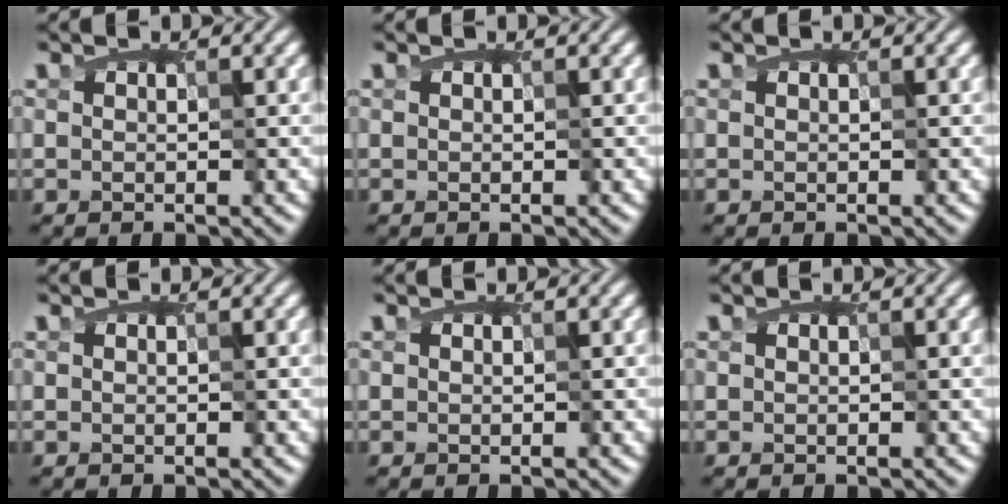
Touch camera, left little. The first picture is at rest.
{"total": 0.0}
{"total": 0.0}
{"total": 0.0}
{"total": 0.0}
{"total": 0.0}